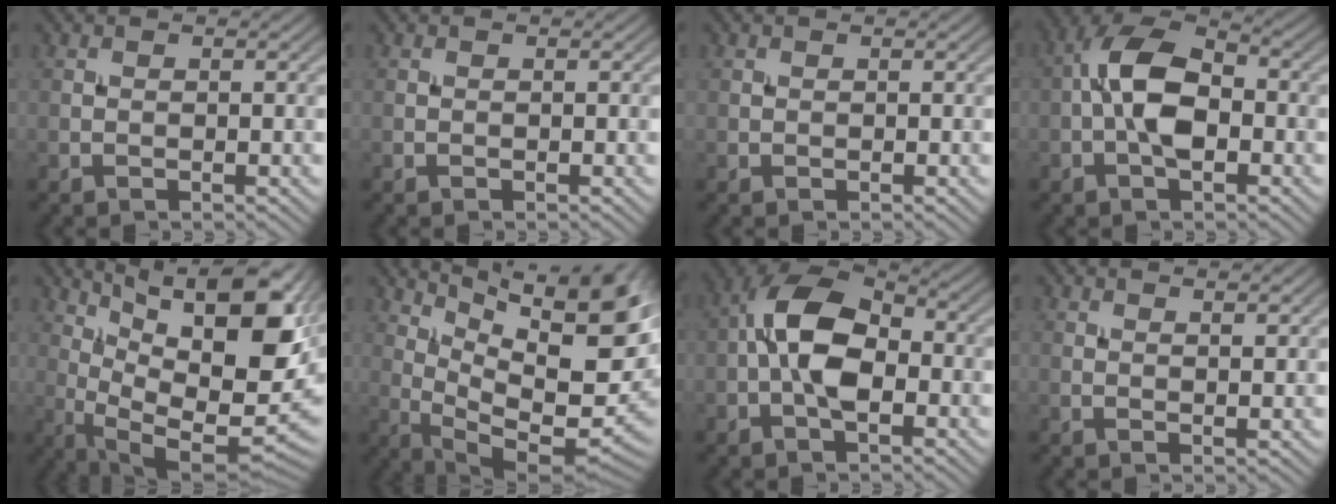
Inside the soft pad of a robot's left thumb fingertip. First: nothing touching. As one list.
[{"total": 0.0}, {"total": 0.7, "force": [0.3, 0.6, 0.0], "torque": [0.001, -0.003, 0.007]}, {"total": 8.6, "force": [-1.1, 4.5, 7.3], "torque": [-0.142, 0.017, -0.033]}, {"total": 17.4, "force": [6.4, 6.1, 15.0], "torque": [-0.233, 0.005, 0.117]}, {"total": 15.8, "force": [5.2, 5.6, 13.8], "torque": [-0.217, 0.005, 0.107]}, {"total": 9.2, "force": [-1.1, 4.9, 7.7], "torque": [-0.147, 0.019, -0.034]}, {"total": 2.0, "force": [1.5, 0.3, 1.4], "torque": [-0.021, -0.004, 0.026]}]